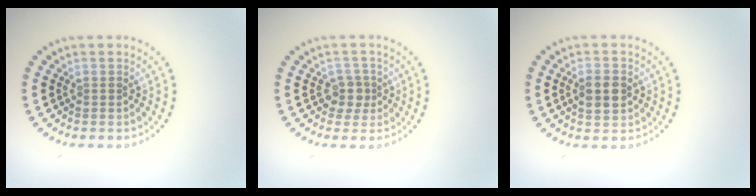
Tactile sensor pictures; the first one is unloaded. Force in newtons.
{"total": 1.9, "press": 1.5, "slide": 1.2}
{"total": 2.9, "press": 2.9, "slide": 0.0}